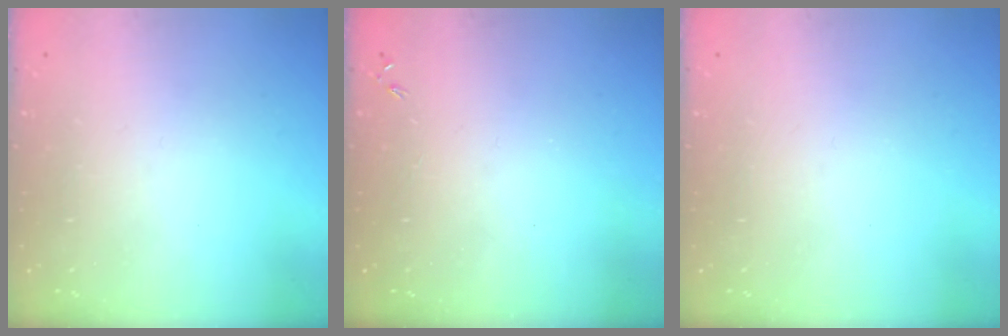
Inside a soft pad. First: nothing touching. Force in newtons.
{"total": 0.0}
{"total": 0.0}